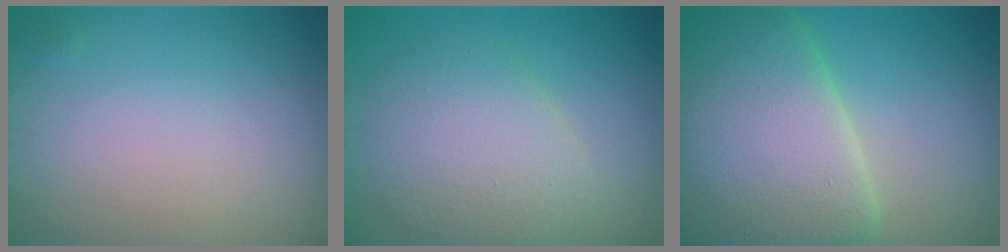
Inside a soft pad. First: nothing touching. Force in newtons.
{"total": 4.6, "press": 4.6, "slide": 0.3}
{"total": 11.8, "press": 11.7, "slide": 0.5}